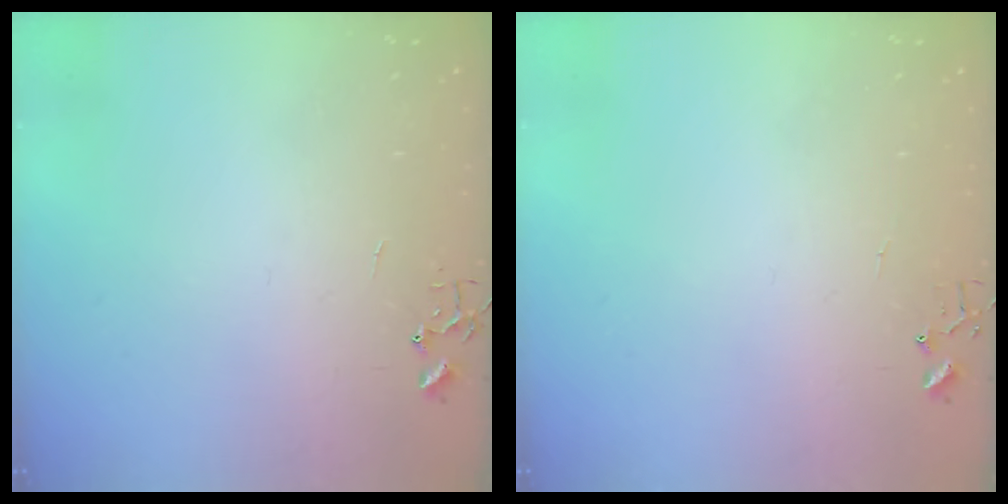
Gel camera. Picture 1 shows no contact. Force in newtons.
{"total": 3.9, "press": 3.9, "slide": 0.4}